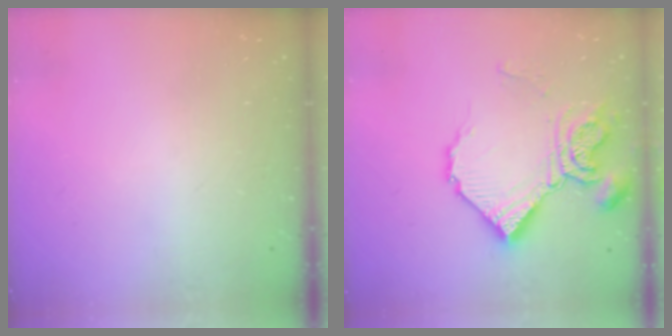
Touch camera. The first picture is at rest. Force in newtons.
{"total": 14.3, "press": 14.2, "slide": 1.7}